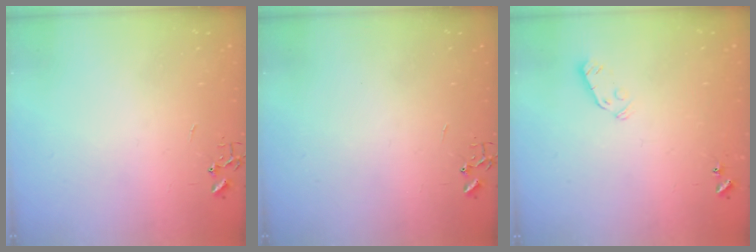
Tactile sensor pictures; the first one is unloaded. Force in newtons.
{"total": 0.0}
{"total": 3.9, "press": 3.8, "slide": 0.9}